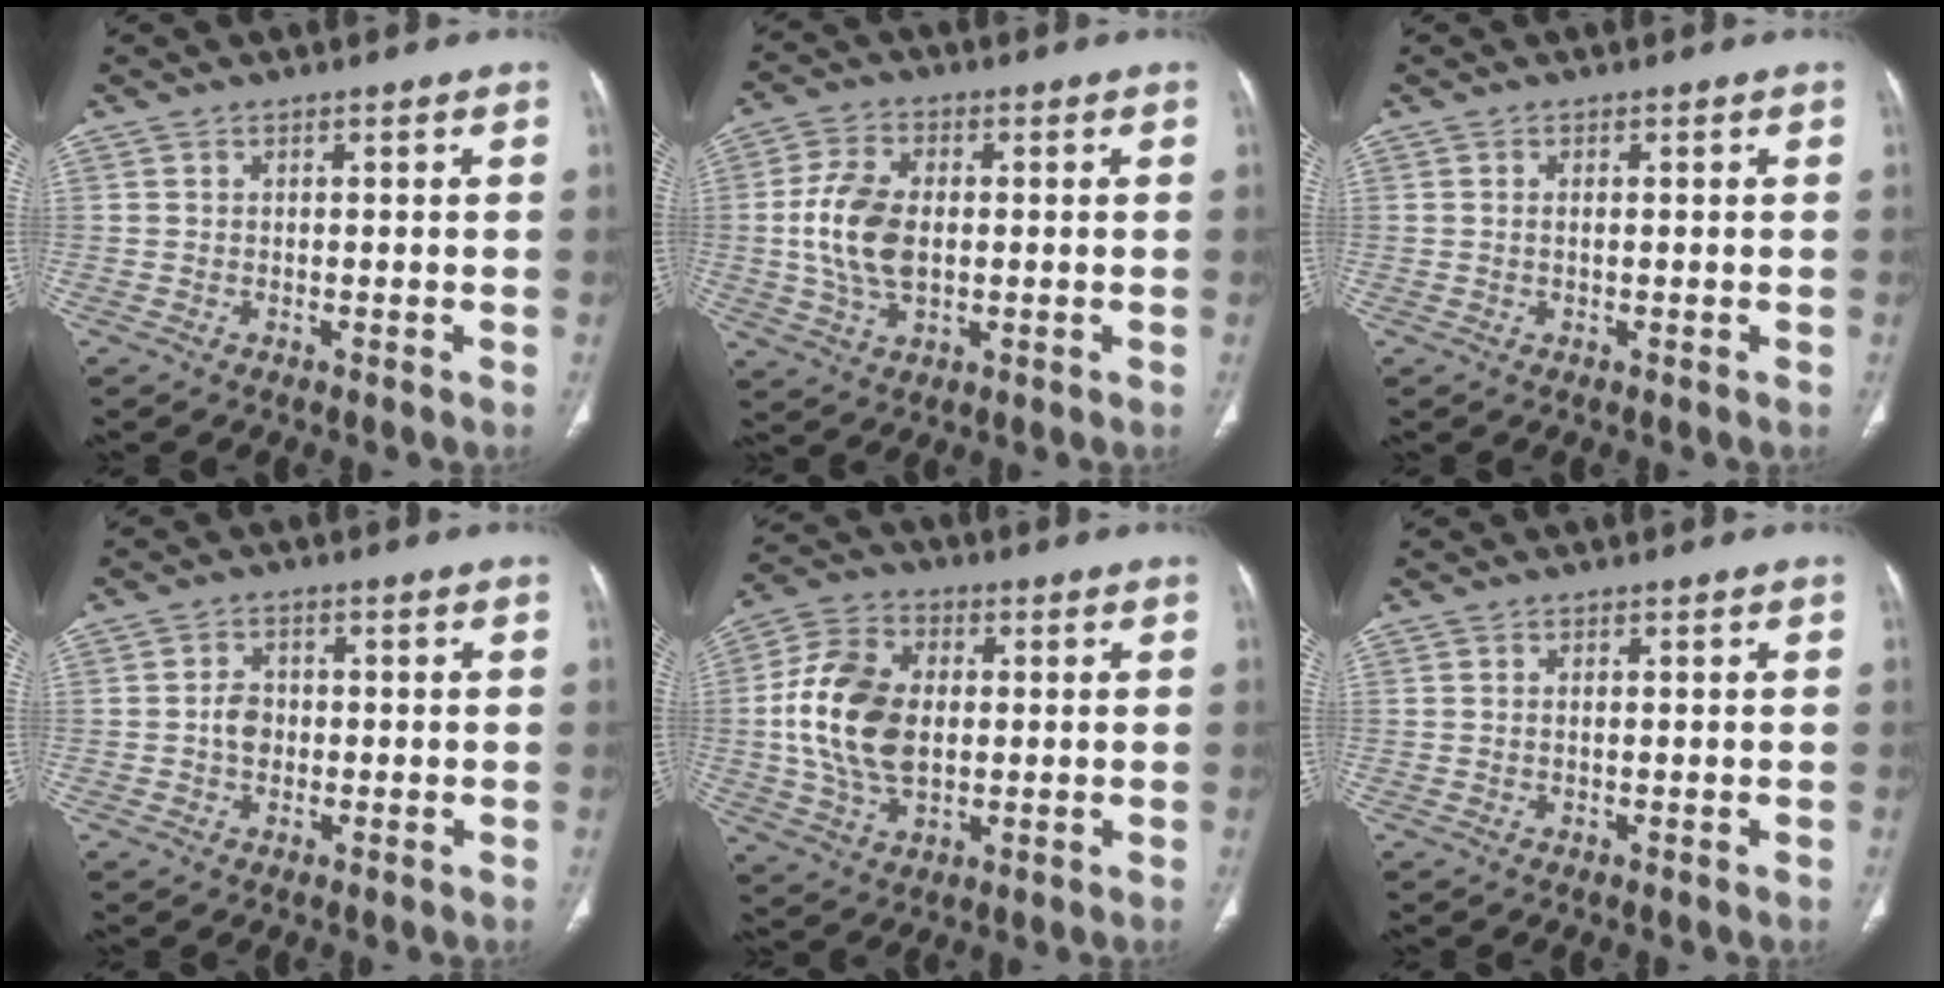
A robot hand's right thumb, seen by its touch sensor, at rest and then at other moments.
{"total": 10.7, "force": [0.0, 6.5, 8.5], "torque": [-0.171, 0.005, 0.002]}
{"total": 0.8, "force": [0.1, 0.3, 0.7], "torque": [-0.018, 0.002, 0.002]}
{"total": 3.3, "force": [-0.4, 2.6, 2.0], "torque": [-0.023, 0.008, -0.013]}
{"total": 15.5, "force": [0.4, 10.1, 11.7], "torque": [-0.221, 0.011, 0.009]}
{"total": 0.6, "force": [0.0, 0.2, 0.5], "torque": [-0.014, 0.001, 0.002]}